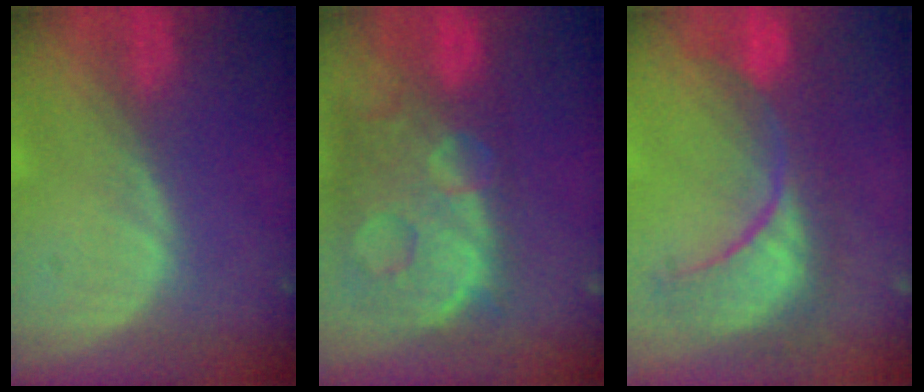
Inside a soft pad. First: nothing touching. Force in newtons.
{"total": 13.9, "press": 11.3, "slide": 8.1}
{"total": 10.0, "press": 9.6, "slide": 2.5}